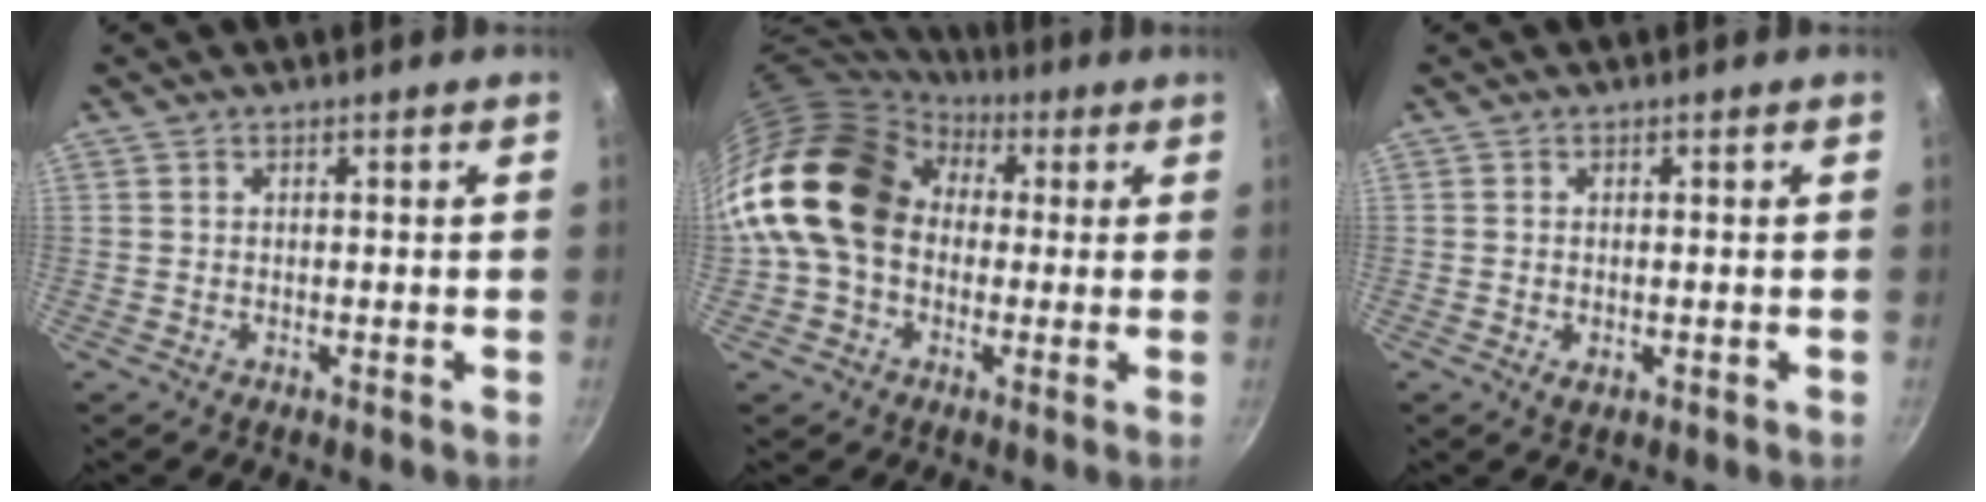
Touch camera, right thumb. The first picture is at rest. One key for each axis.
{"total": 18.8, "fx": 2.1, "fy": 14.4, "fz": 11.8, "tx": -0.198, "ty": 0.040, "tz": 0.026}
{"total": 1.7, "fx": -0.4, "fy": 1.0, "fz": 1.3, "tx": -0.021, "ty": -0.003, "tz": -0.005}